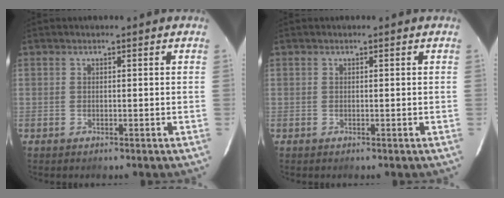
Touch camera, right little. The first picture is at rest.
{"total": 0.0}